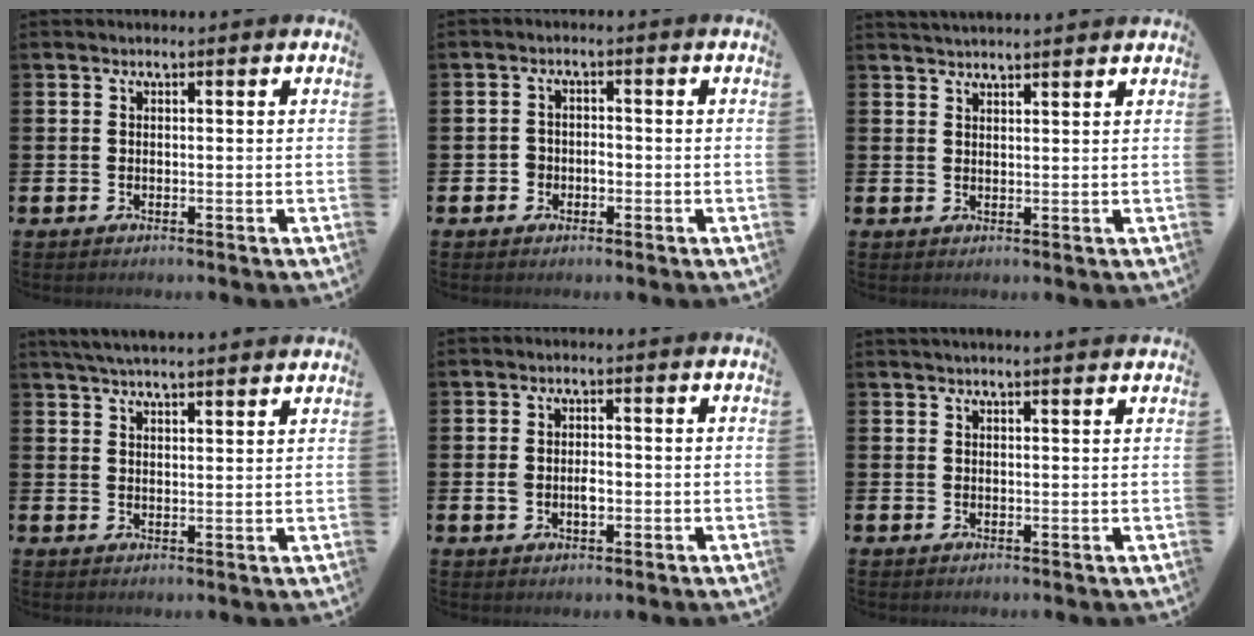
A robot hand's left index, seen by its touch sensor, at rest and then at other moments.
{"total": 1.9, "force": [-0.7, 1.7, 0.5], "torque": [-0.009, 0.002, -0.019]}
{"total": 2.4, "force": [2.4, 0.0, 0.1], "torque": [-0.006, -0.010, 0.045]}
{"total": 4.4, "force": [4.3, -0.2, 0.9], "torque": [-0.034, -0.014, 0.080]}
{"total": 2.7, "force": [-0.3, 1.7, 2.0], "torque": [-0.023, -0.001, -0.010]}
{"total": 1.7, "force": [1.6, -0.2, 0.2], "torque": [0.004, -0.010, 0.028]}